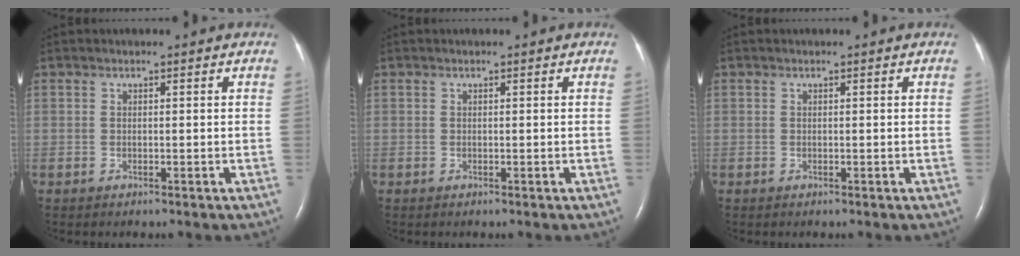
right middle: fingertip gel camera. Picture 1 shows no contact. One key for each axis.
{"total": 0.0}
{"total": 0.0}